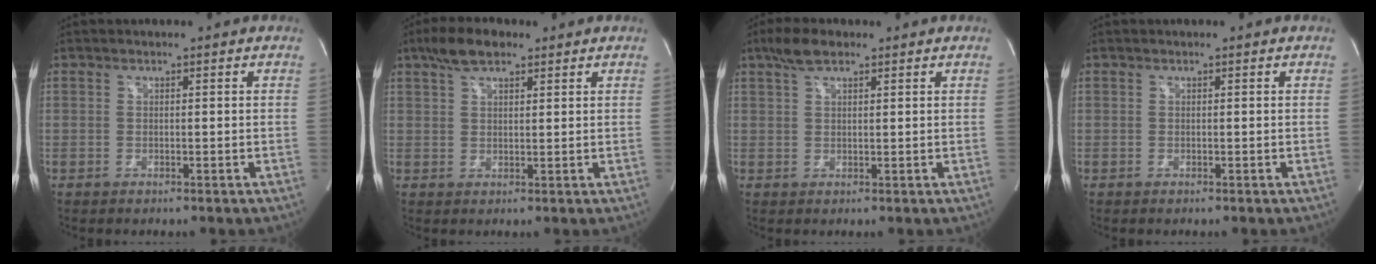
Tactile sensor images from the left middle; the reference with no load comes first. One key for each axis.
{"total": 5.5, "fx": 3.7, "fy": 2.1, "fz": 3.4, "tx": -0.071, "ty": 0.019, "tz": 0.068}
{"total": 4.0, "fx": 2.8, "fy": 1.4, "fz": 2.6, "tx": -0.059, "ty": 0.015, "tz": 0.054}
{"total": 0.0}